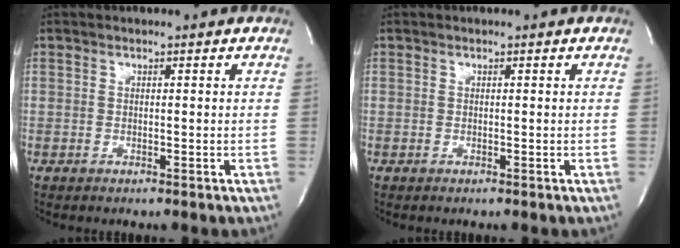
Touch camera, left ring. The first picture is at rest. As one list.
[{"total": 0.0}]